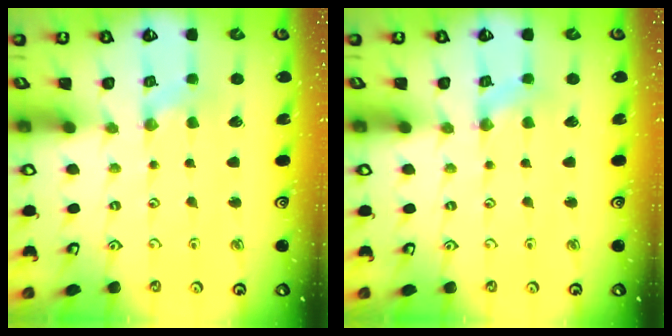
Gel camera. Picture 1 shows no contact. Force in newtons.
{"total": 0.8, "press": 0.7, "slide": 0.2}